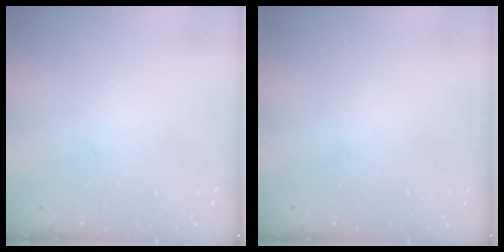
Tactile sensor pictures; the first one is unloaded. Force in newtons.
{"total": 0.0}